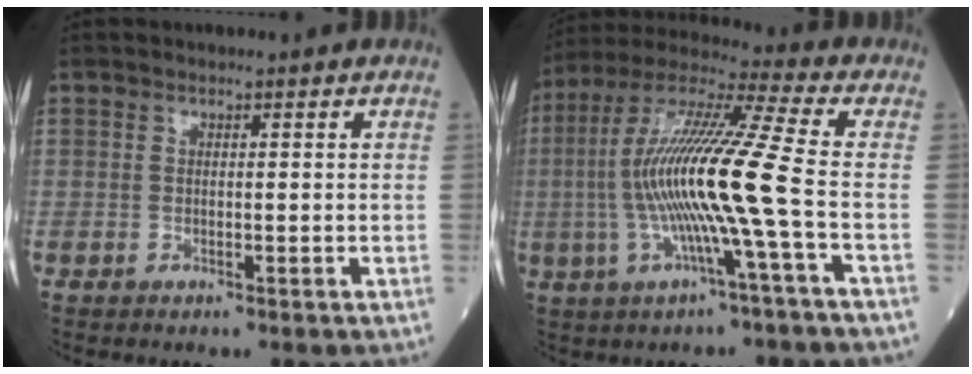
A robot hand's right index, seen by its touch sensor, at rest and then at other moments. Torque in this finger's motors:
{"motor_torque": [1.90, -0.24, 1.05, 0.21]}